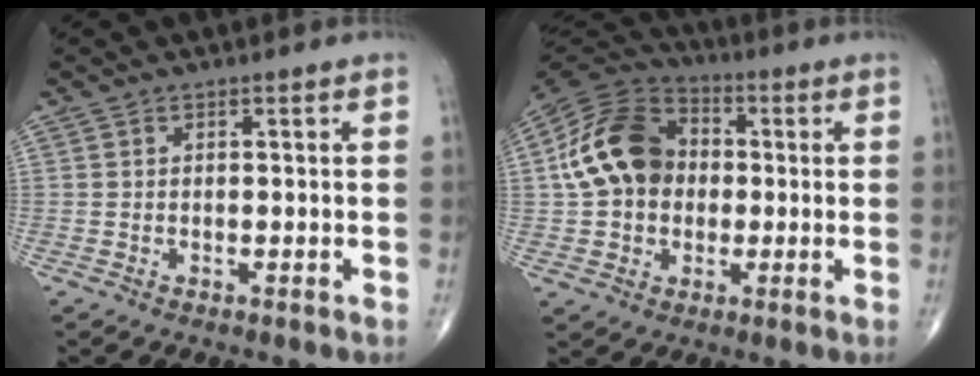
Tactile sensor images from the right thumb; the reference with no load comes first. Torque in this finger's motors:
{"motor_torque": [0.34, 1.75, 0.18, -0.01, 0.16]}